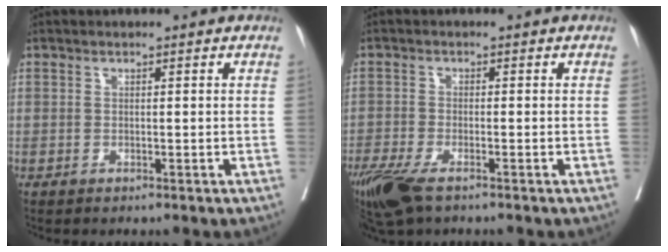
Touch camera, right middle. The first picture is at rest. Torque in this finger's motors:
{"motor_torque": [1.09, -1.02, 0.29, 0.13]}